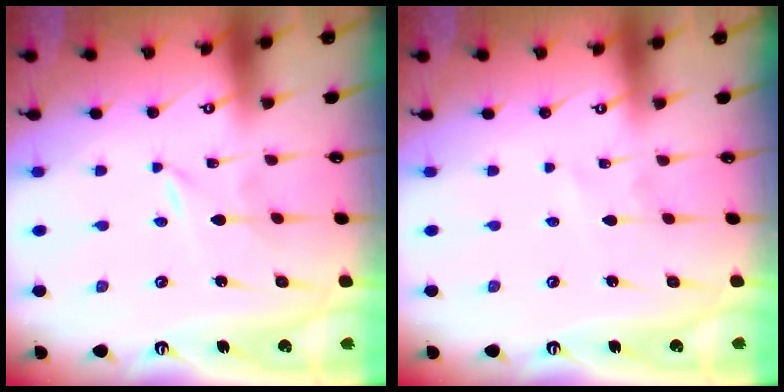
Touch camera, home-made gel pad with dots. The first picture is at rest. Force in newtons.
{"total": 1.3, "press": 1.3, "slide": 0.1}